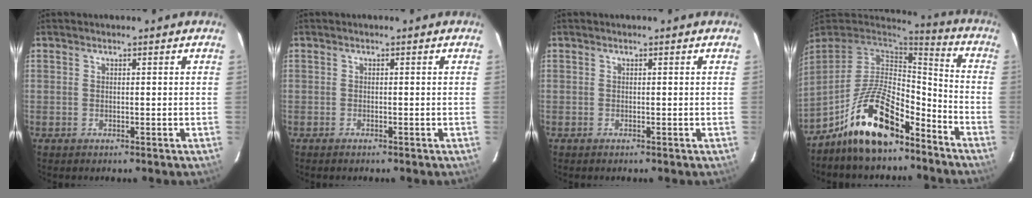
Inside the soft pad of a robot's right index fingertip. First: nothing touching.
{"total": 0.7, "force": [-0.6, 0.2, 0.2], "torque": [-0.006, -0.001, -0.012]}
{"total": 0.0}
{"total": 17.2, "force": [-11.4, 6.9, 10.9], "torque": [-0.224, 0.011, -0.201]}